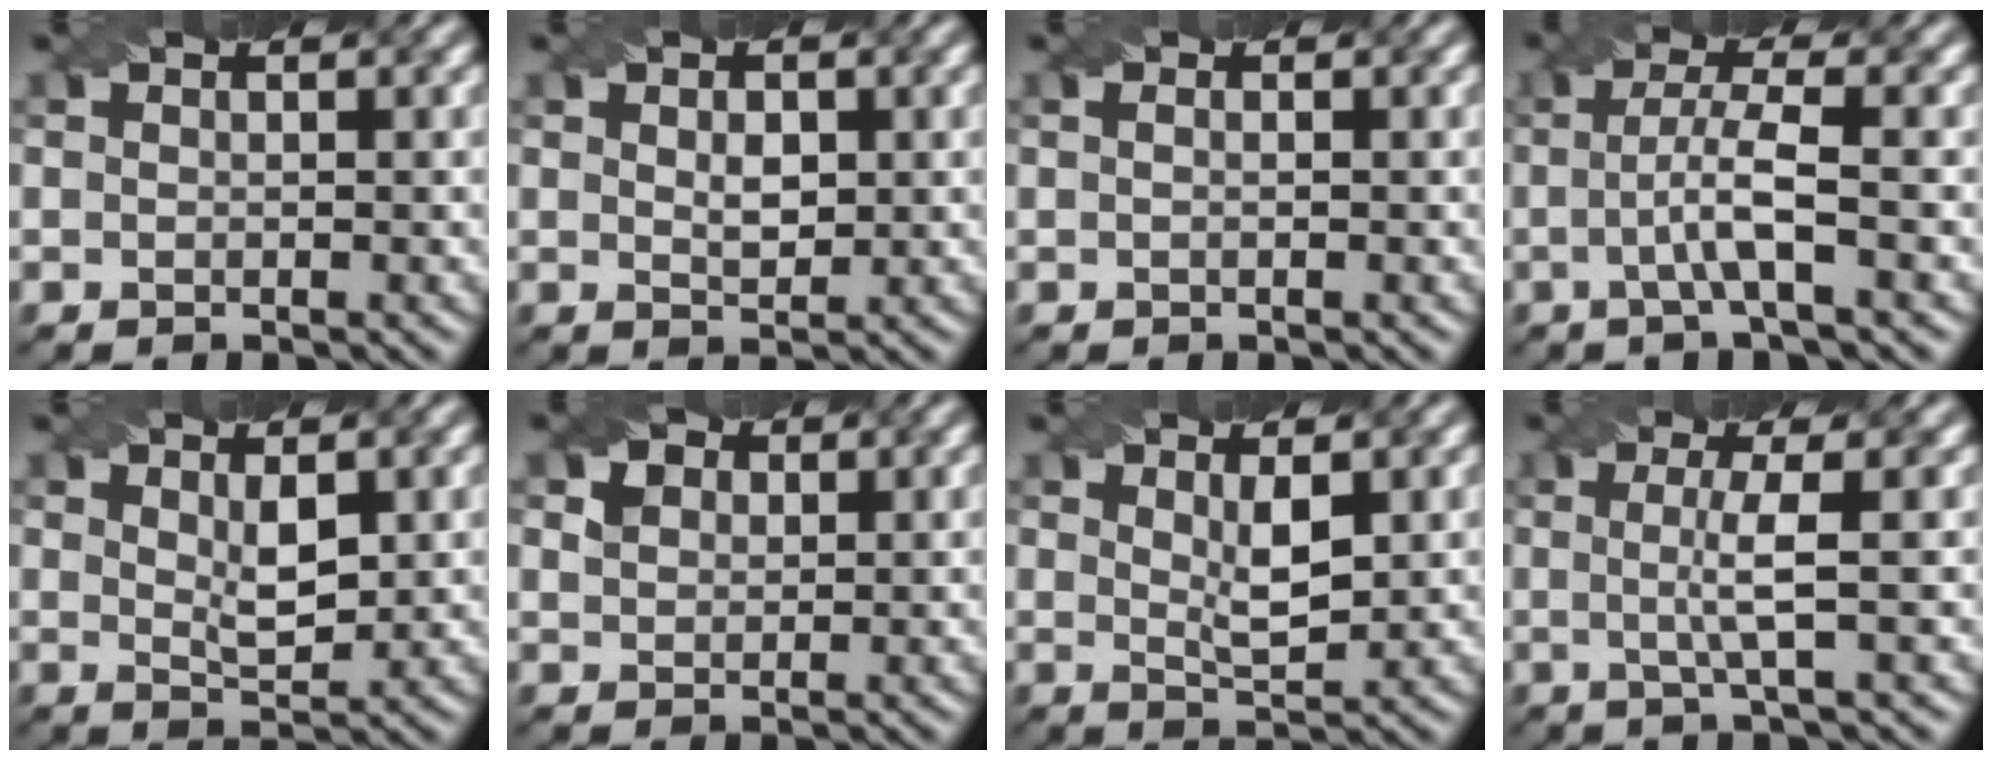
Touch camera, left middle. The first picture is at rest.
{"total": 1.9, "force": [0.4, 1.0, 1.5], "torque": [-0.025, -0.001, 0.009]}
{"total": 0.8, "force": [0.2, 0.3, 0.7], "torque": [-0.007, -0.004, -0.003]}
{"total": 3.9, "force": [-0.6, 0.6, 3.8], "torque": [-0.070, 0.004, -0.014]}
{"total": 2.5, "force": [0.9, 0.9, 2.2], "torque": [-0.040, -0.005, 0.019]}
{"total": 2.3, "force": [1.2, 1.8, 1.0], "torque": [-0.022, 0.002, 0.016]}
{"total": 2.6, "force": [0.9, 0.6, 2.3], "torque": [-0.043, -0.007, 0.018]}
{"total": 3.3, "force": [-0.1, 0.5, 3.3], "torque": [-0.062, -0.003, -0.006]}